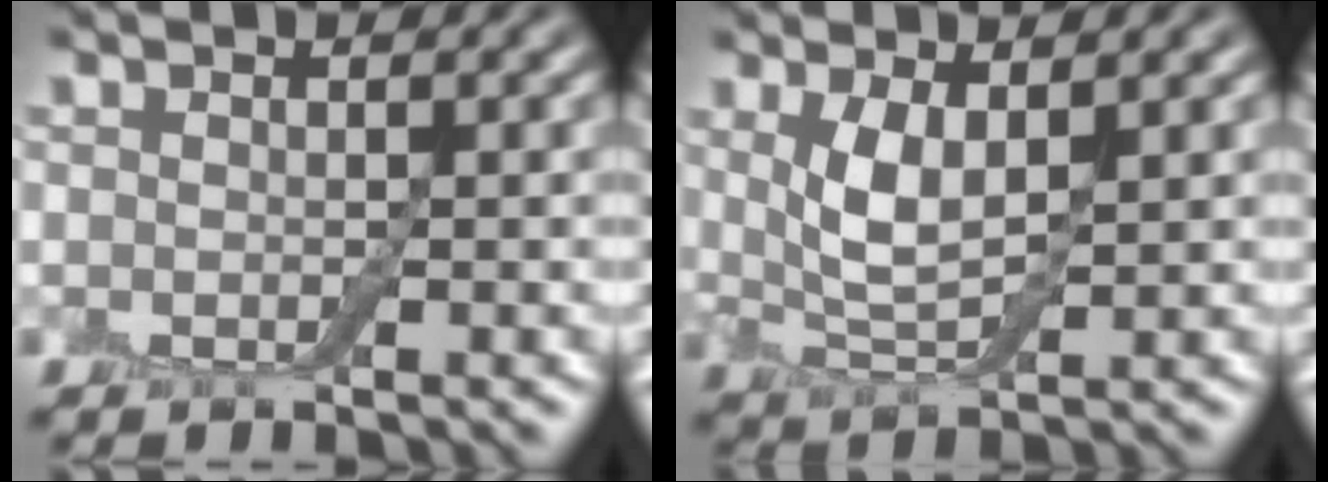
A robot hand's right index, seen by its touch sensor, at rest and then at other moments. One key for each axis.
{"total": 3.6, "fx": 1.2, "fy": 1.2, "fz": 3.2, "tx": -0.076, "ty": -0.005, "tz": 0.028}